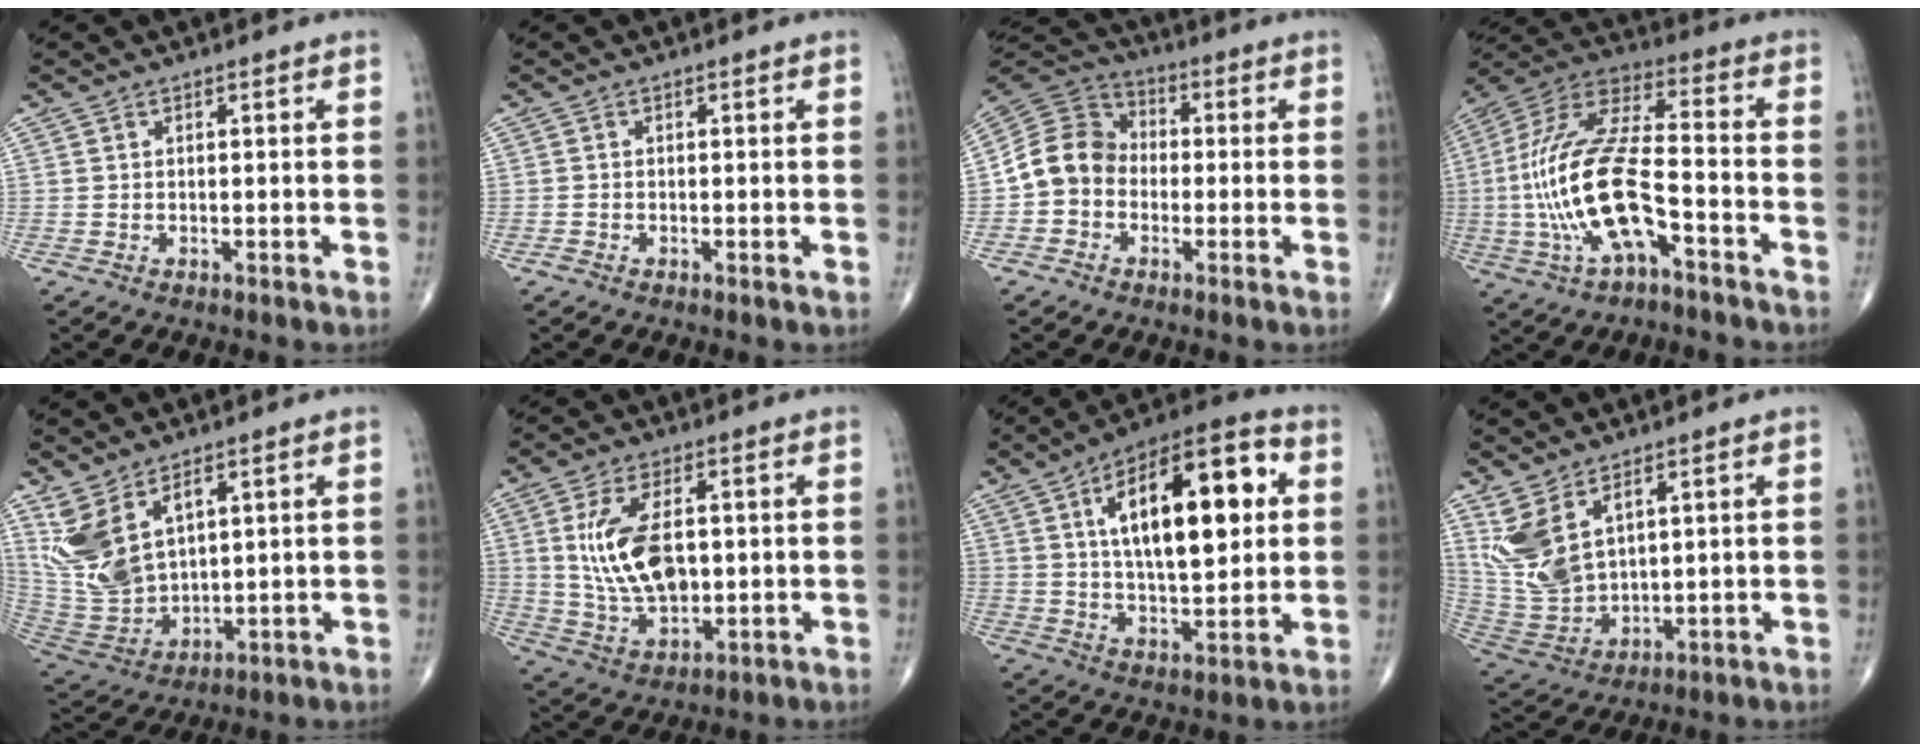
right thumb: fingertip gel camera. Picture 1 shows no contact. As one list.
[{"total": 0.7, "force": [-0.3, 0.3, 0.5], "torque": [-0.010, -0.002, -0.009]}, {"total": 9.8, "force": [-1.7, 8.4, 4.8], "torque": [-0.074, 0.038, -0.047]}, {"total": 20.0, "force": [-5.3, 7.6, 17.7], "torque": [-0.376, 0.044, -0.094]}, {"total": 12.0, "force": [5.8, 6.6, 8.2], "torque": [-0.165, -0.022, 0.141]}, {"total": 13.1, "force": [1.7, 7.2, 10.8], "torque": [-0.201, -0.009, 0.043]}, {"total": 21.5, "force": [5.1, 9.1, 18.8], "torque": [-0.273, 0.006, 0.075]}, {"total": 10.1, "force": [5.0, 5.4, 7.0], "torque": [-0.145, -0.020, 0.122]}]